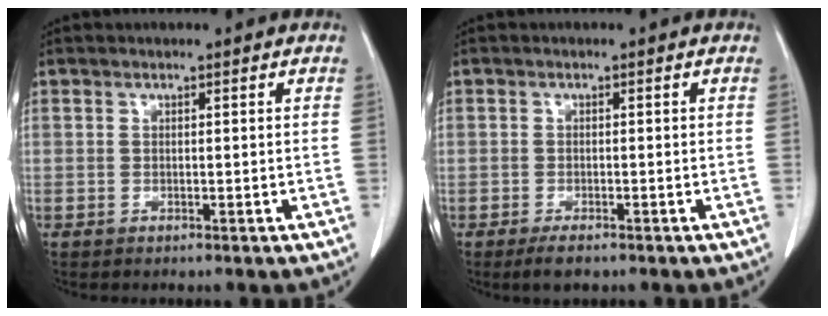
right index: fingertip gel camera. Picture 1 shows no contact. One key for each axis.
{"total": 2.4, "fx": -1.7, "fy": 1.0, "fz": 1.4, "tx": -0.029, "ty": -0.003, "tz": -0.023}